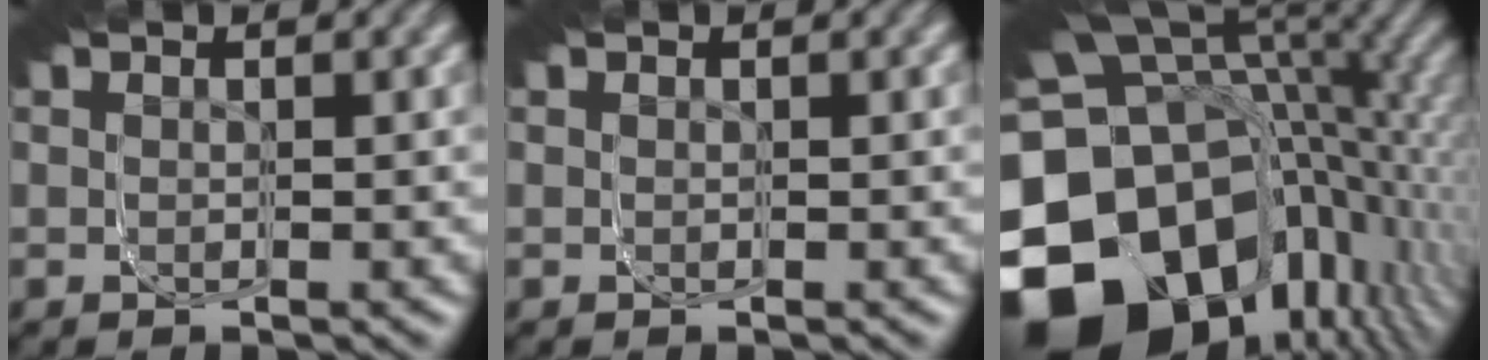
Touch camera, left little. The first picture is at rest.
{"total": 0.0}
{"total": 23.7, "force": [-7.5, 15.1, 16.7], "torque": [-0.283, -0.069, -0.101]}